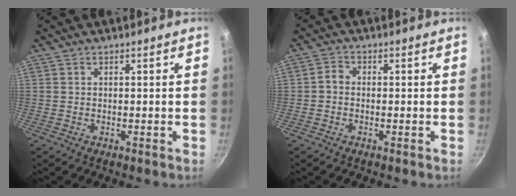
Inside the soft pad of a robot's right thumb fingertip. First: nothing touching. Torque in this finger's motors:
{"motor_torque": [-0.16, 0.10, 0.58, -0.48, -0.01]}